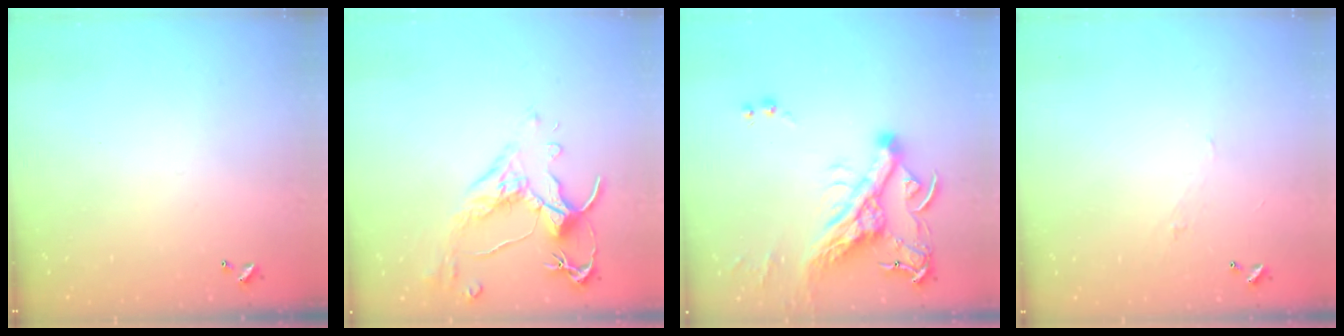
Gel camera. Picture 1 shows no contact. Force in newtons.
{"total": 2.6, "press": 2.2, "slide": 1.3}
{"total": 14.9, "press": 14.7, "slide": 2.3}
{"total": 2.0, "press": 1.9, "slide": 0.5}